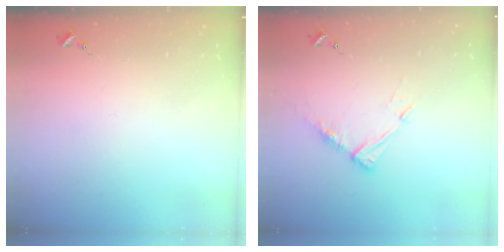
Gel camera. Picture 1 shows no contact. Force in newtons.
{"total": 9.4, "press": 9.4, "slide": 0.6}